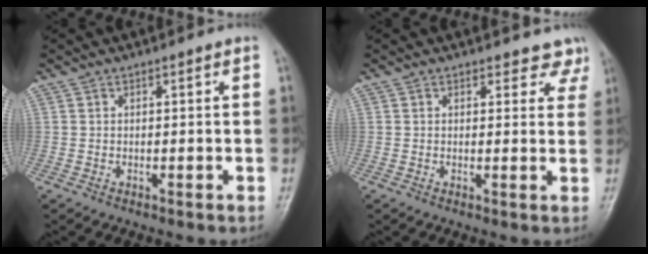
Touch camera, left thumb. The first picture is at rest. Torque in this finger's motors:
{"motor_torque": [0.03, 0.04, -0.38, -0.10, 0.03]}